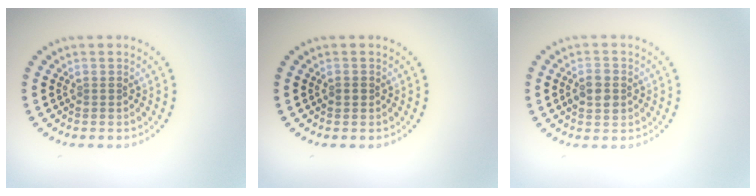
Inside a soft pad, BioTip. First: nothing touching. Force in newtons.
{"total": 0.8, "press": 0.8, "slide": 0.1}
{"total": 2.7, "press": 2.7, "slide": 0.2}